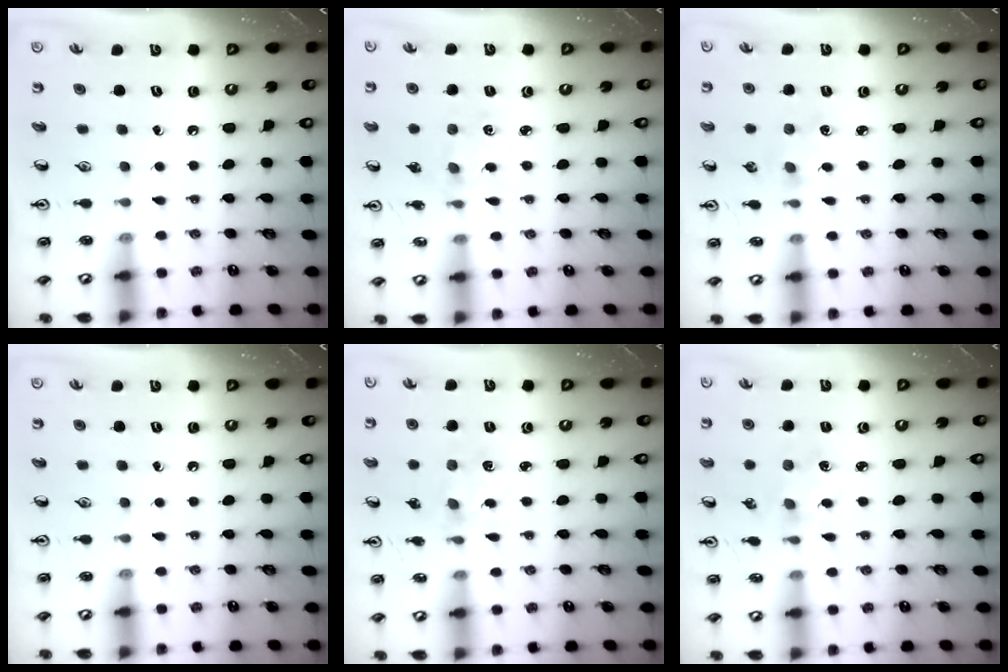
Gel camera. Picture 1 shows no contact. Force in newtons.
{"total": 1.9, "press": 1.9, "slide": 0.3}
{"total": 2.1, "press": 2.1, "slide": 0.3}
{"total": 0.0}
{"total": 1.8, "press": 1.7, "slide": 0.5}
{"total": 2.9, "press": 2.8, "slide": 0.4}